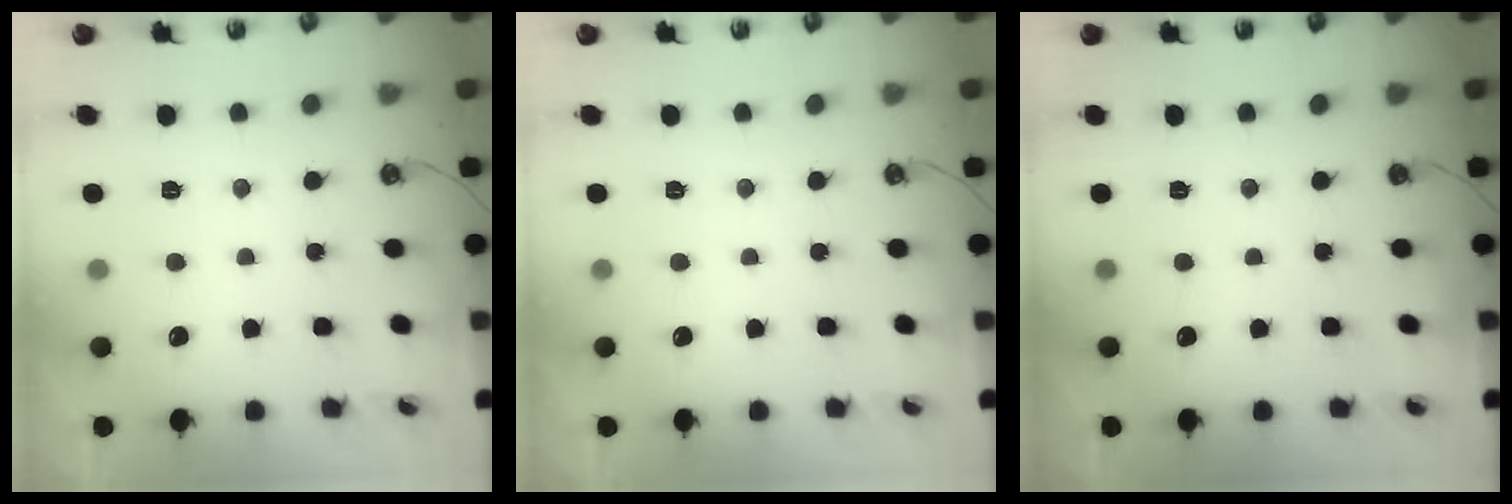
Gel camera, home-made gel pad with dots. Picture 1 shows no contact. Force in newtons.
{"total": 0.0}
{"total": 0.0}